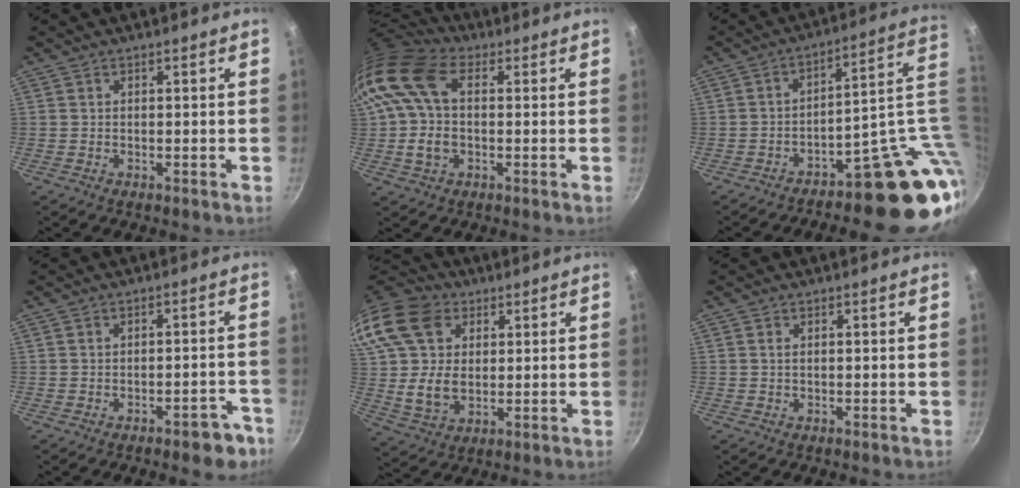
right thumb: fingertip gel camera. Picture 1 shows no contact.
{"total": 12.9, "force": [1.8, 8.4, 9.7], "torque": [-0.176, 0.012, 0.019]}
{"total": 15.9, "force": [-2.8, 6.9, 14.0], "torque": [-0.107, 0.030, -0.037]}
{"total": 5.5, "force": [-3.5, 2.4, 3.5], "torque": [-0.019, 0.038, -0.028]}
{"total": 20.4, "force": [5.8, 15.1, 12.3], "torque": [-0.241, 0.006, 0.107]}
{"total": 0.6, "force": [0.1, 0.3, 0.6], "torque": [-0.011, 0.001, 0.002]}